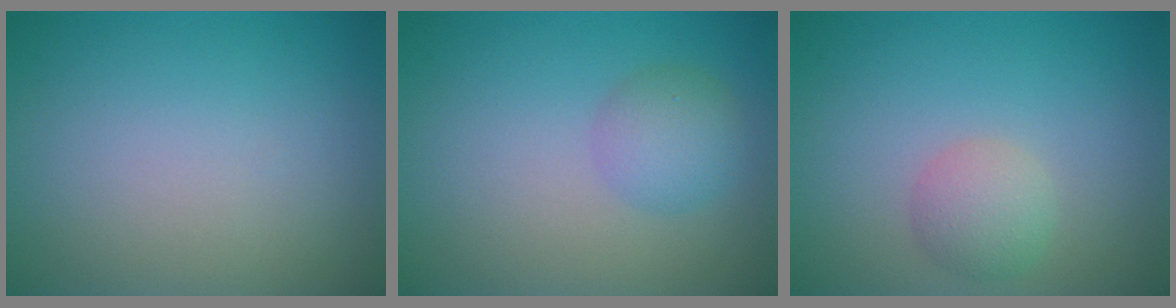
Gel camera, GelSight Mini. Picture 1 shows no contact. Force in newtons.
{"total": 2.6, "press": 2.6, "slide": 0.0}
{"total": 2.3, "press": 2.3, "slide": 0.2}